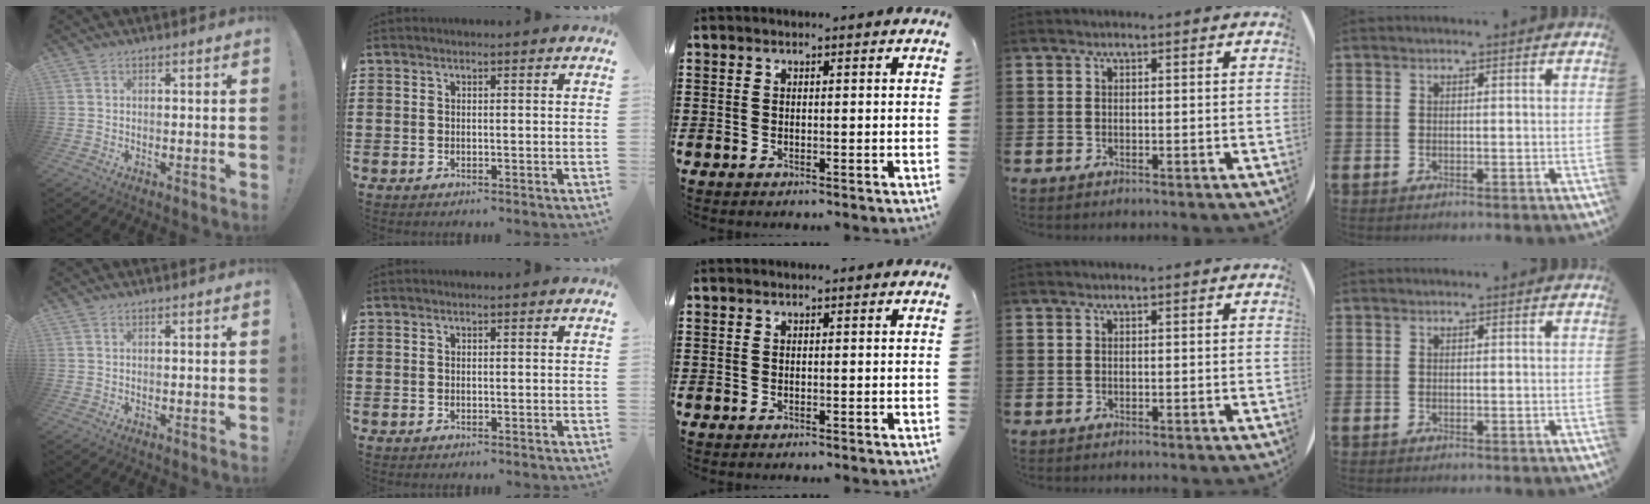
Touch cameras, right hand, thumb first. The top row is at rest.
{}